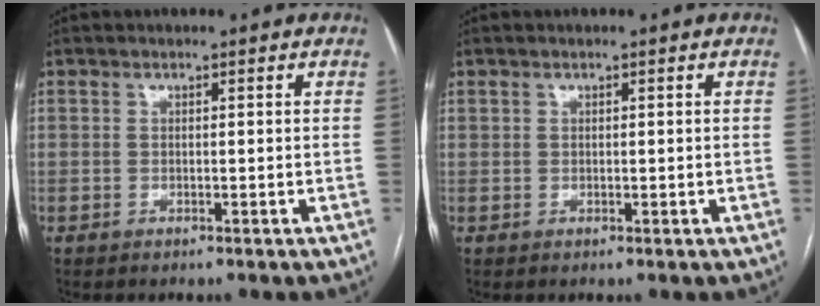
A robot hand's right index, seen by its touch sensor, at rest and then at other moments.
{"total": 0.7, "force": [0.3, 0.5, 0.4], "torque": [-0.007, 0.003, 0.009]}